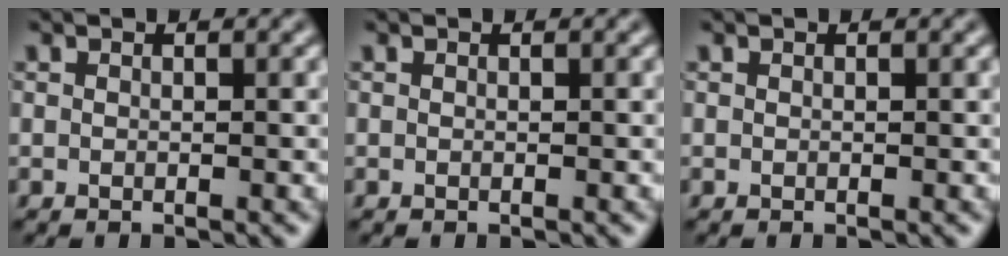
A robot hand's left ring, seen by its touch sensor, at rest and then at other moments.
{"total": 0.0}
{"total": 0.0}